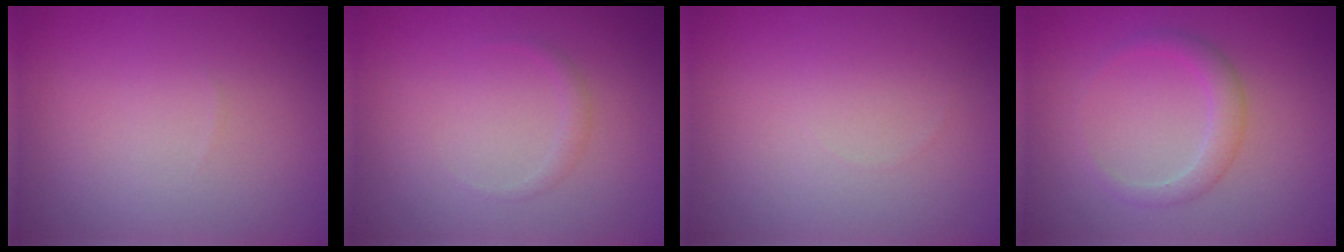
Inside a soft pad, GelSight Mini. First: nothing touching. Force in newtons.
{"total": 0.8, "press": 0.8, "slide": 0.0}
{"total": 0.0}
{"total": 1.9, "press": 1.9, "slide": 0.1}